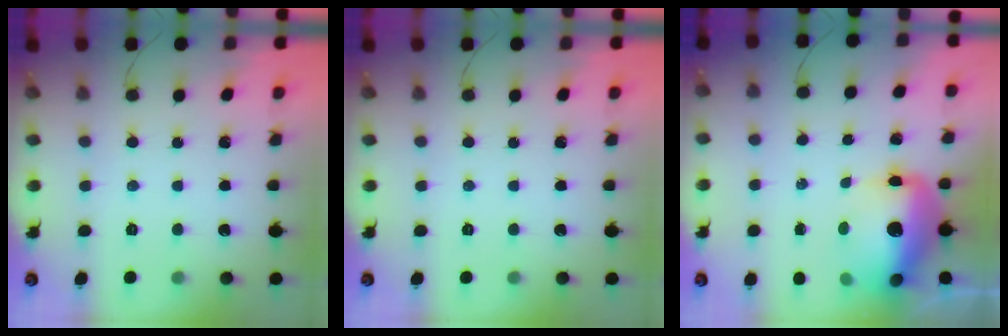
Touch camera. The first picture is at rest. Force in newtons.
{"total": 0.0}
{"total": 15.2, "press": 14.8, "slide": 3.5}